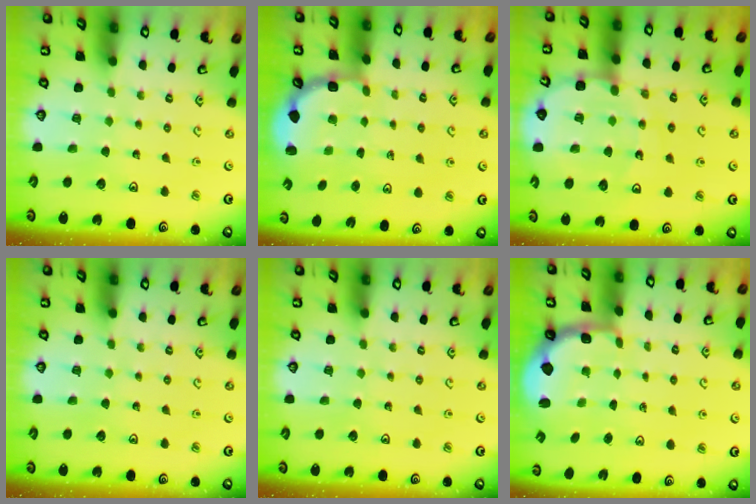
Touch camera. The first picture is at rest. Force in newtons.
{"total": 2.9, "press": 2.3, "slide": 1.8}
{"total": 13.0, "press": 12.6, "slide": 3.1}
{"total": 0.0}
{"total": 0.0}
{"total": 2.5, "press": 1.3, "slide": 2.1}